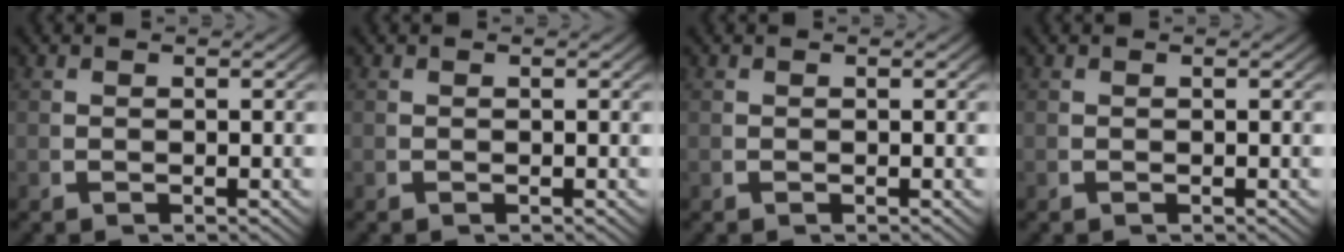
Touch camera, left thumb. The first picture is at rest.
{"total": 0.0}
{"total": 0.0}
{"total": 0.0}